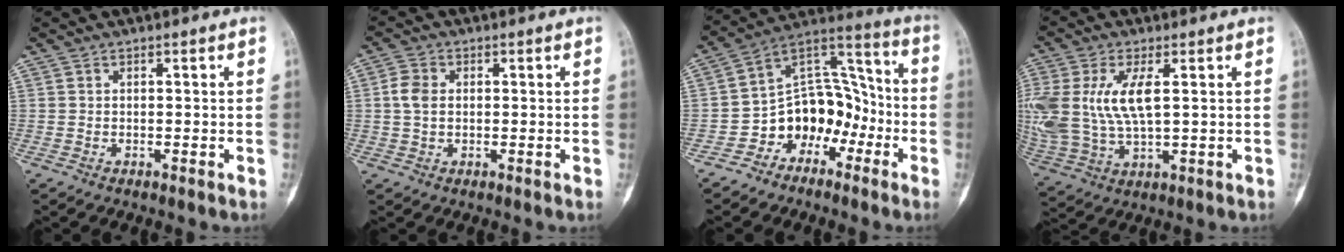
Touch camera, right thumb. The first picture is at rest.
{"total": 4.3, "force": [0.4, 3.1, 3.1], "torque": [-0.066, 0.006, 0.002]}
{"total": 13.8, "force": [-6.2, 10.2, 6.9], "torque": [-0.056, 0.100, -0.113]}
{"total": 16.0, "force": [2.7, 7.6, 13.9], "torque": [-0.330, -0.003, 0.060]}